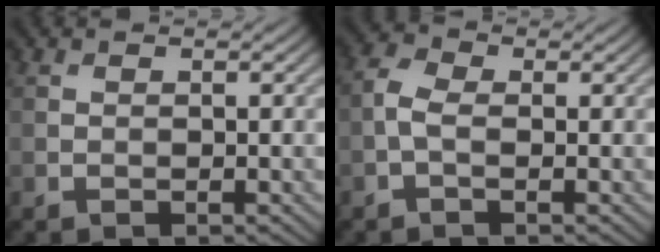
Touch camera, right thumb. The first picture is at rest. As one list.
[{"total": 2.9, "force": [-0.6, 1.5, 2.3], "torque": [-0.060, 0.007, -0.021]}]